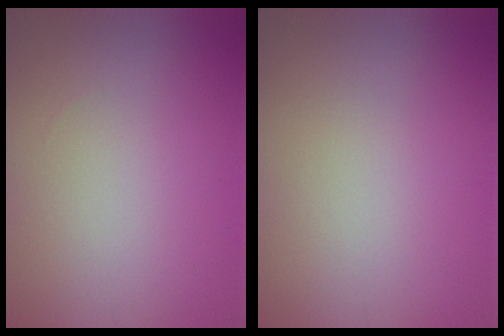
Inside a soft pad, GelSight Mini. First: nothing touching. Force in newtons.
{"total": 0.0}